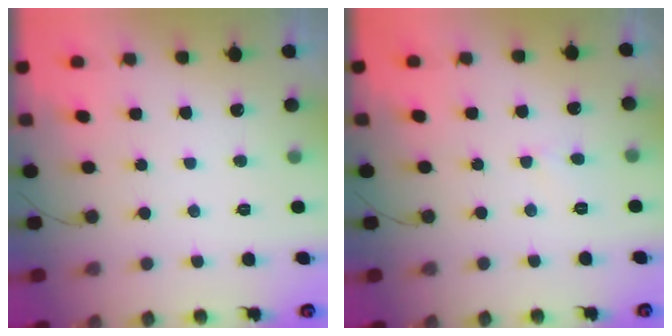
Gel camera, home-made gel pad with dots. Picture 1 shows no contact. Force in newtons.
{"total": 3.9, "press": 3.9, "slide": 0.4}